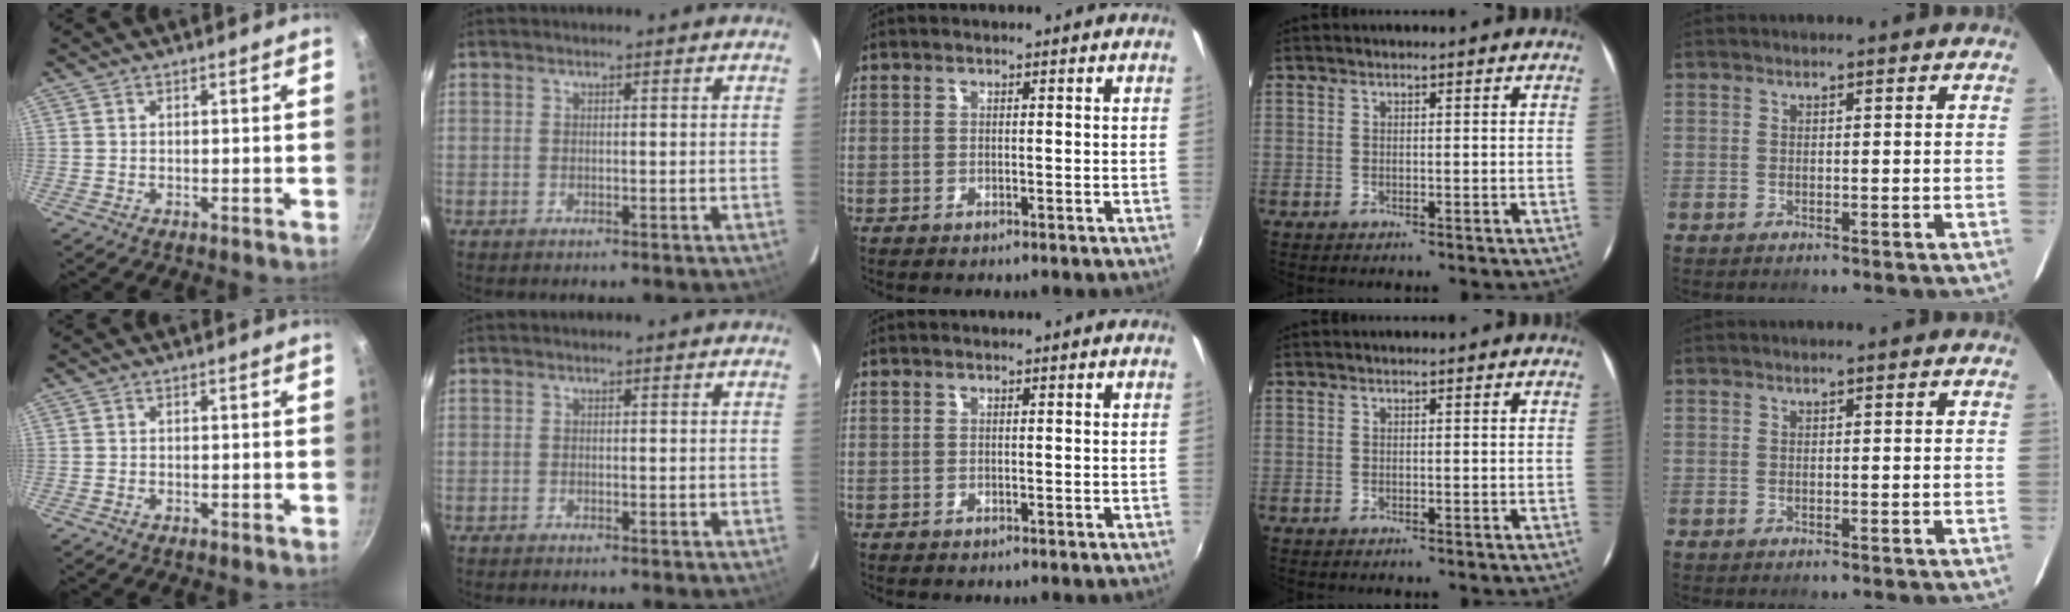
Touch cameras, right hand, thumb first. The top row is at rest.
{"thumb": {"total": 0.8, "force": [-0.4, 0.5, 0.5], "torque": [-0.009, 0.001, -0.010]}}